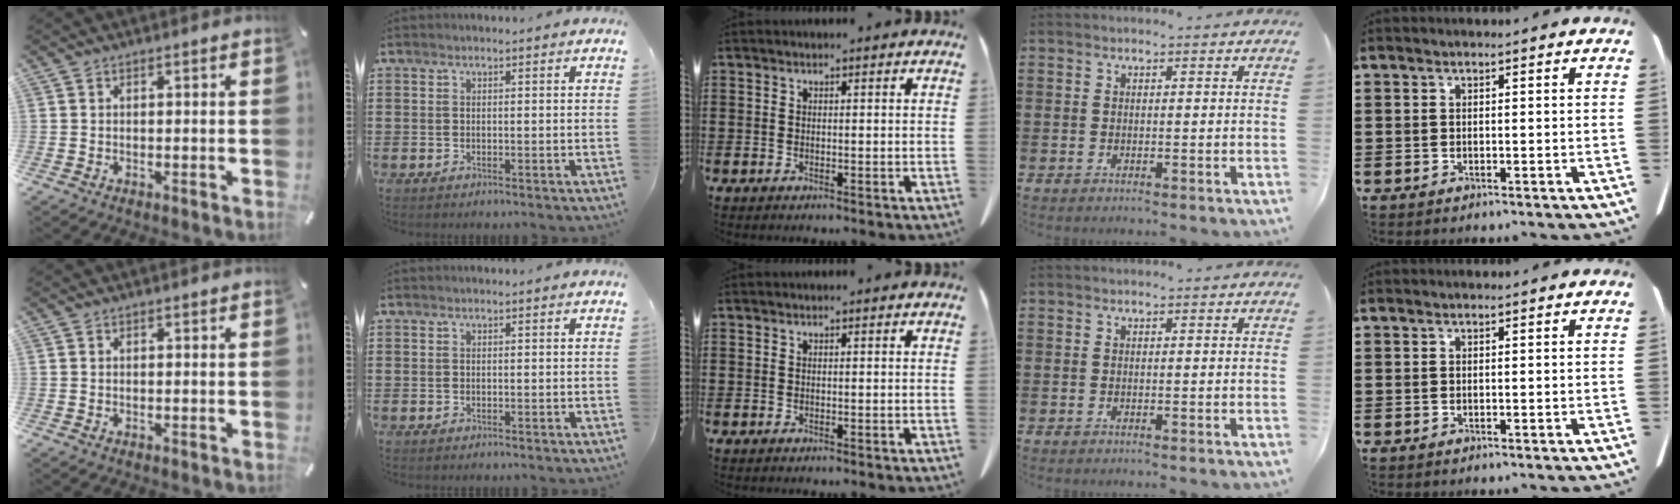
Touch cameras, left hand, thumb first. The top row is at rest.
{}